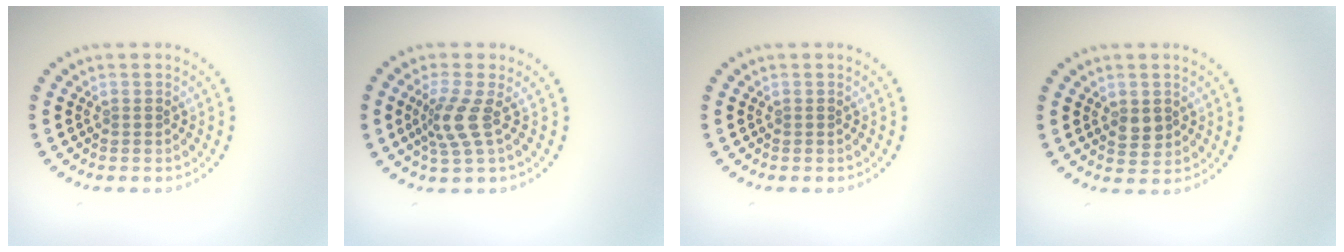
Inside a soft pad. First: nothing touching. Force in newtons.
{"total": 2.8, "press": 2.1, "slide": 2.0}
{"total": 0.0}
{"total": 1.9, "press": 1.9, "slide": 0.3}